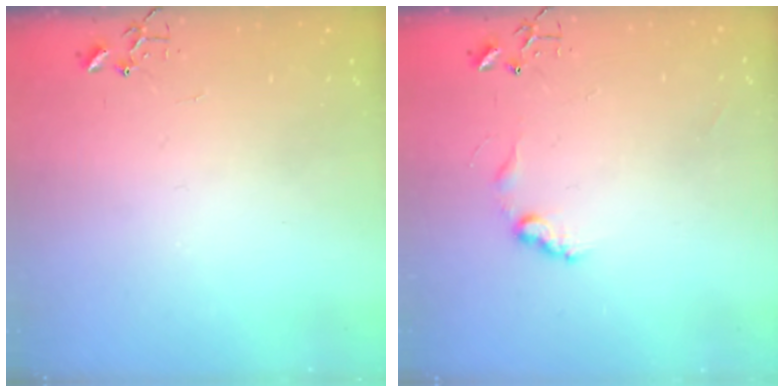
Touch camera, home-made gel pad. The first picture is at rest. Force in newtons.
{"total": 7.9, "press": 7.9, "slide": 0.5}